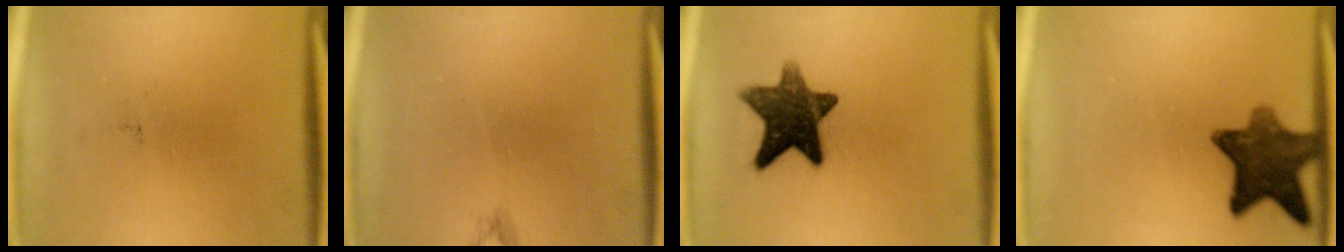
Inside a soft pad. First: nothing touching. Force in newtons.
{"total": 0.6}
{"total": 11.9}
{"total": 10.1}